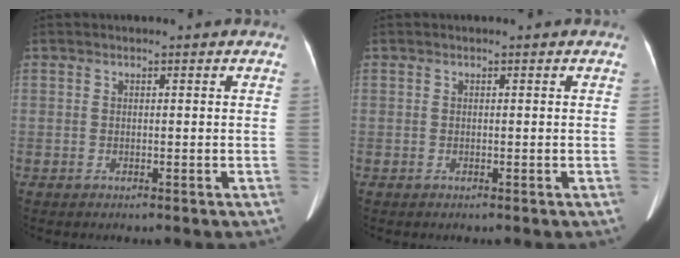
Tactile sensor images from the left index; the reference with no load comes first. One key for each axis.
{"total": 0.0}